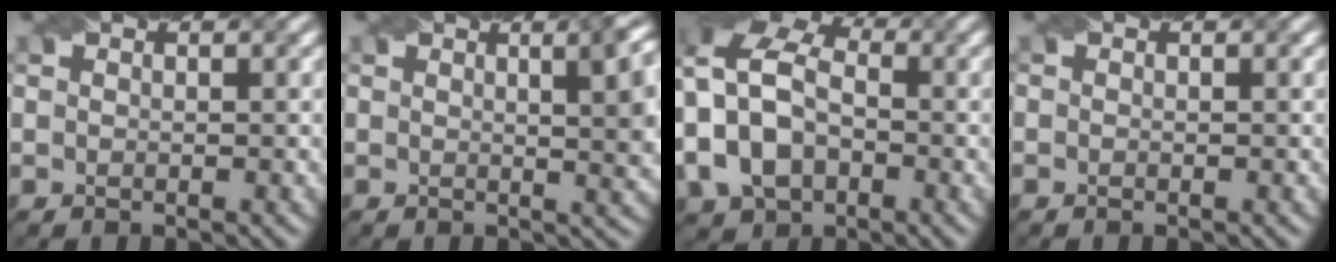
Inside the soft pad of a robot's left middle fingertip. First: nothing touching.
{"total": 6.4, "force": [1.5, 2.1, 5.9], "torque": [-0.034, 0.014, 0.016]}
{"total": 11.5, "force": [-0.5, 8.1, 8.1], "torque": [-0.181, -0.002, -0.023]}
{"total": 0.0}